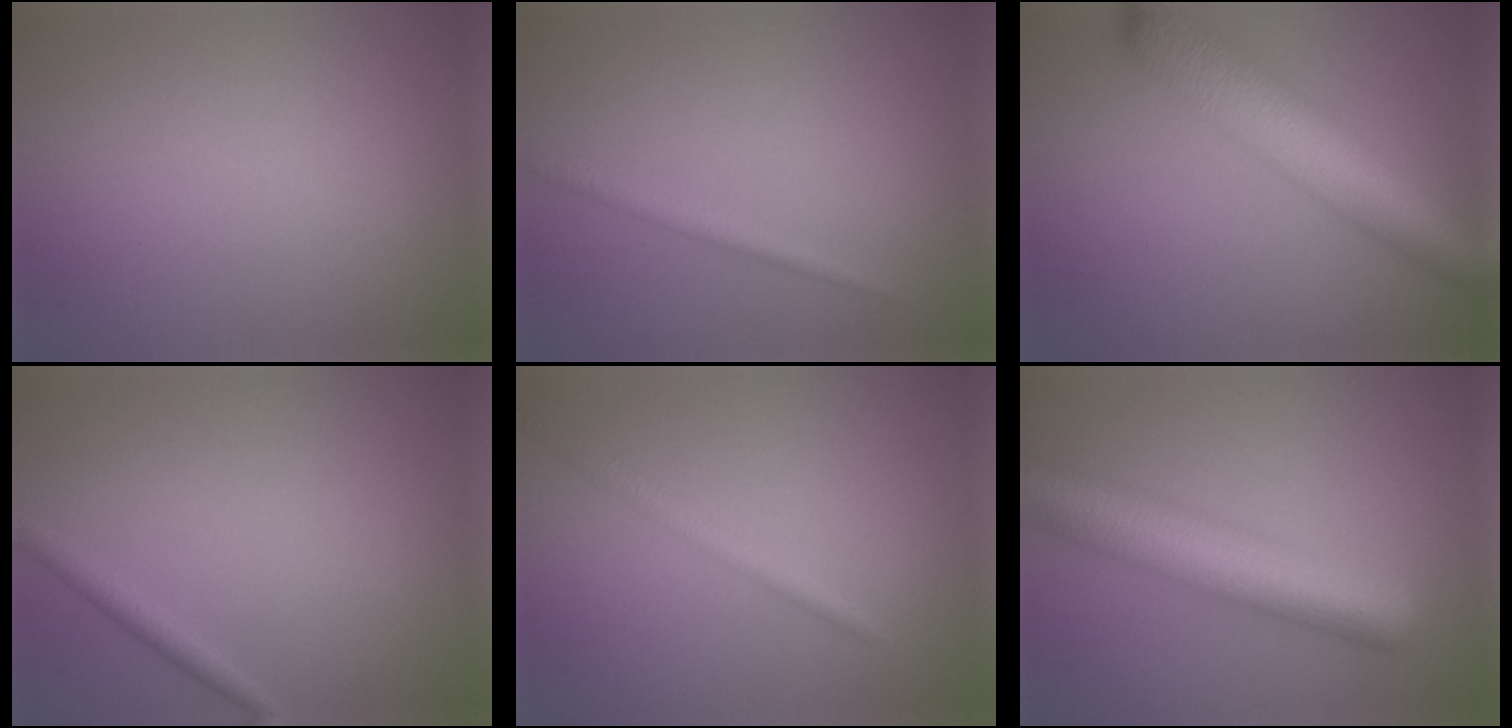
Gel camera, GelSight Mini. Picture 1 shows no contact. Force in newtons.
{"total": 1.2, "press": 1.2, "slide": 0.1}
{"total": 8.6, "press": 8.6, "slide": 0.3}
{"total": 1.4, "press": 1.4, "slide": 0.1}
{"total": 1.8, "press": 1.8, "slide": 0.1}
{"total": 8.4, "press": 8.4, "slide": 0.3}